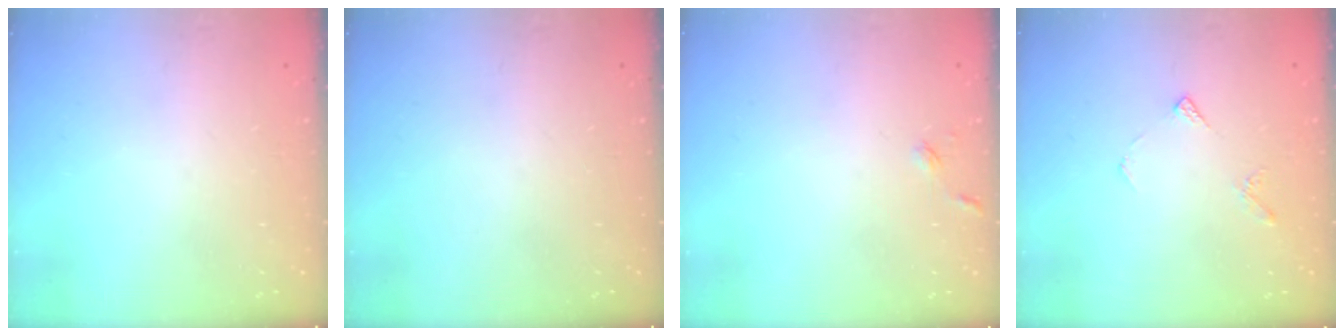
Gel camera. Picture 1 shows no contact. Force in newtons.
{"total": 0.0}
{"total": 3.2, "press": 3.2, "slide": 0.4}
{"total": 5.1, "press": 5.1, "slide": 0.6}